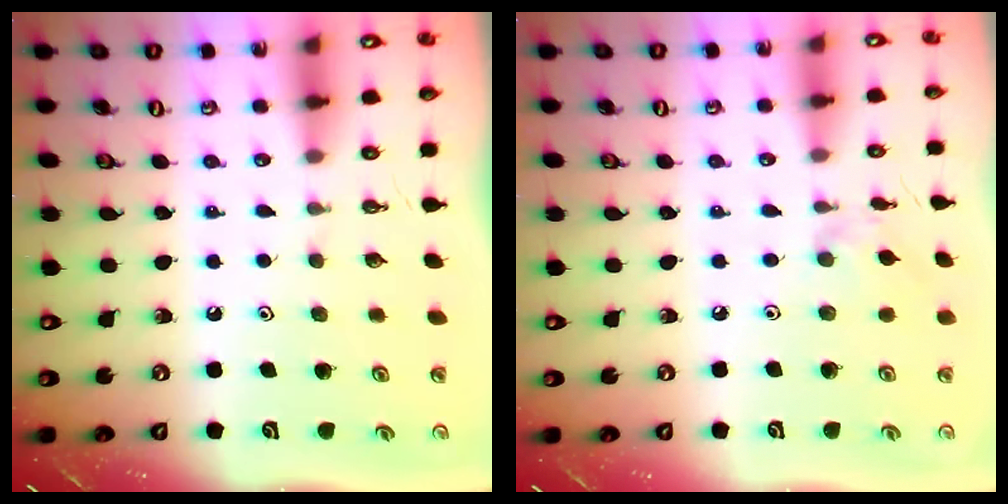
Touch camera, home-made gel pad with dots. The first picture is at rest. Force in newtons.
{"total": 2.4, "press": 2.4, "slide": 0.4}